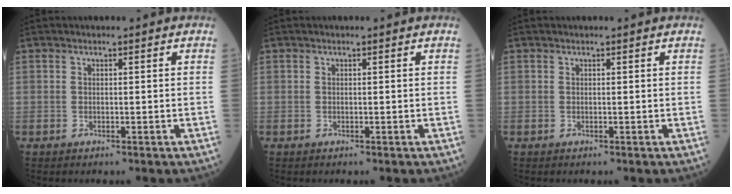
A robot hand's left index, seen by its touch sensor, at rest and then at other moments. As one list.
[{"total": 0.0}, {"total": 0.0}]